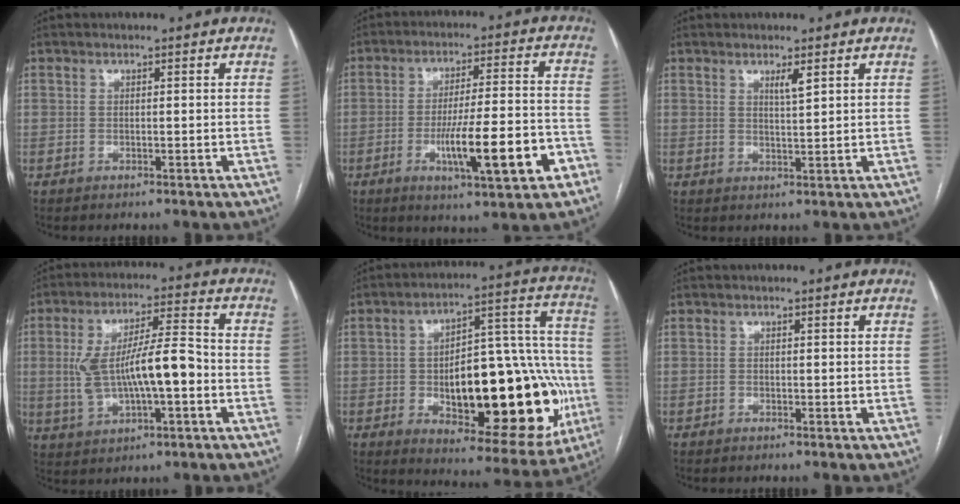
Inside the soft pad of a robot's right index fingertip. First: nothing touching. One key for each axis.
{"total": 13.7, "fx": -5.3, "fy": 1.8, "fz": 12.5, "tx": -0.199, "ty": 0.002, "tz": -0.073}
{"total": 2.1, "fx": 1.3, "fy": 0.1, "fz": 1.7, "tx": -0.032, "ty": -0.005, "tz": 0.024}
{"total": 12.4, "fx": -1.1, "fy": 3.4, "fz": 11.9, "tx": -0.228, "ty": 0.023, "tz": -0.013}
{"total": 28.3, "fx": -6.0, "fy": 10.5, "fz": 25.6, "tx": -0.307, "ty": 0.032, "tz": -0.062}
{"total": 0.0}